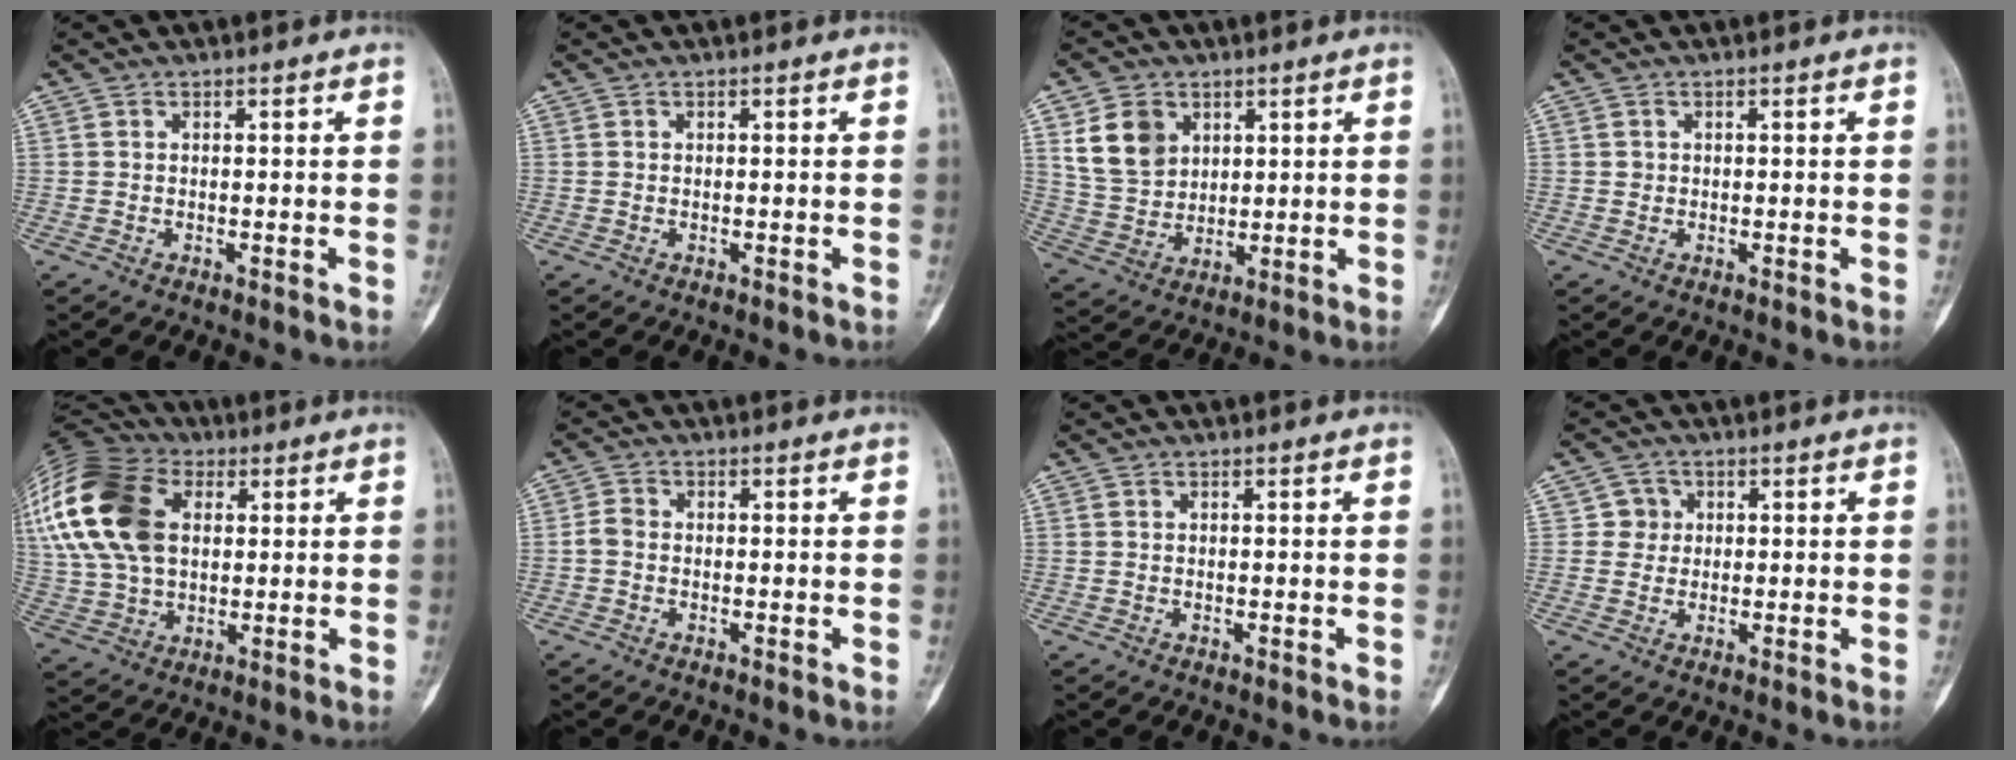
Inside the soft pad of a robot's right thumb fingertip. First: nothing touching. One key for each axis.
{"total": 0.0}
{"total": 10.0, "fx": 4.0, "fy": 7.7, "fz": 5.0, "tx": -0.070, "ty": -0.017, "tz": 0.089}
{"total": 0.6, "fx": 0.0, "fy": 0.6, "fz": 0.1, "tx": 0.003, "ty": 0.003, "tz": 0.001}
{"total": 26.1, "fx": 7.0, "fy": 17.4, "fz": 18.2, "tx": -0.420, "ty": 0.034, "tz": 0.133}
{"total": 2.1, "fx": -0.5, "fy": 1.5, "fz": 1.4, "tx": -0.027, "ty": 0.003, "tz": -0.018}
{"total": 0.0}
{"total": 2.9, "fx": 0.5, "fy": 2.9, "fz": 0.1, "tx": 0.021, "ty": 0.005, "tz": 0.001}